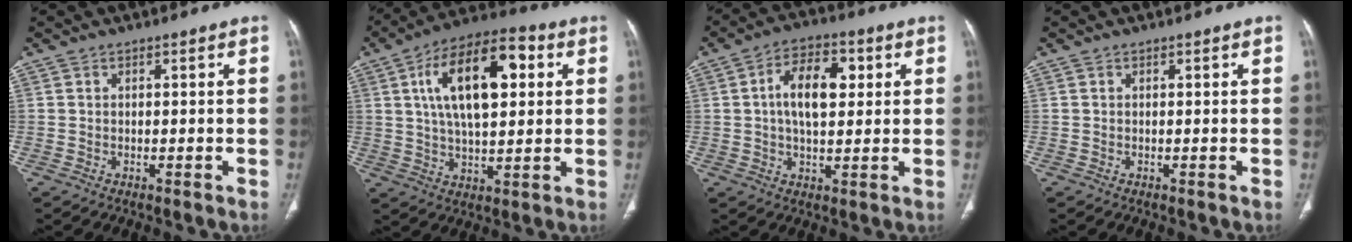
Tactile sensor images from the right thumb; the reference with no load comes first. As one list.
[{"total": 18.1, "force": [4.8, 8.5, 15.3], "torque": [-0.240, 0.010, 0.075]}, {"total": 10.5, "force": [2.0, 5.7, 8.6], "torque": [-0.131, 0.011, 0.030]}, {"total": 0.0}]